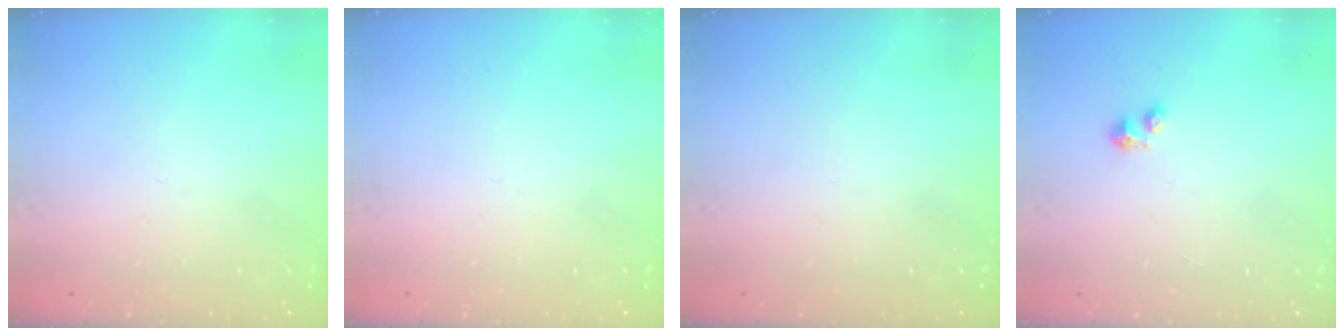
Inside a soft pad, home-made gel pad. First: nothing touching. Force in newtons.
{"total": 0.0}
{"total": 0.0}
{"total": 2.8, "press": 2.8, "slide": 0.4}